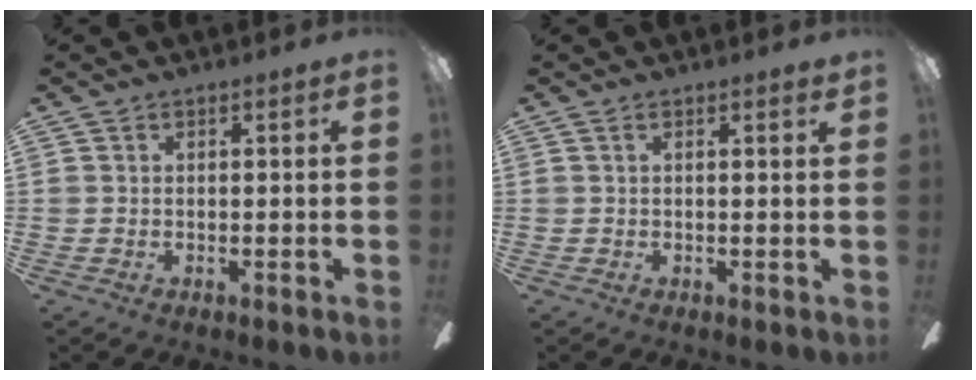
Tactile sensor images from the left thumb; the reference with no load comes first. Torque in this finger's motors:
{"motor_torque": [0.00, 0.00, -0.12, 0.10, 0.00]}